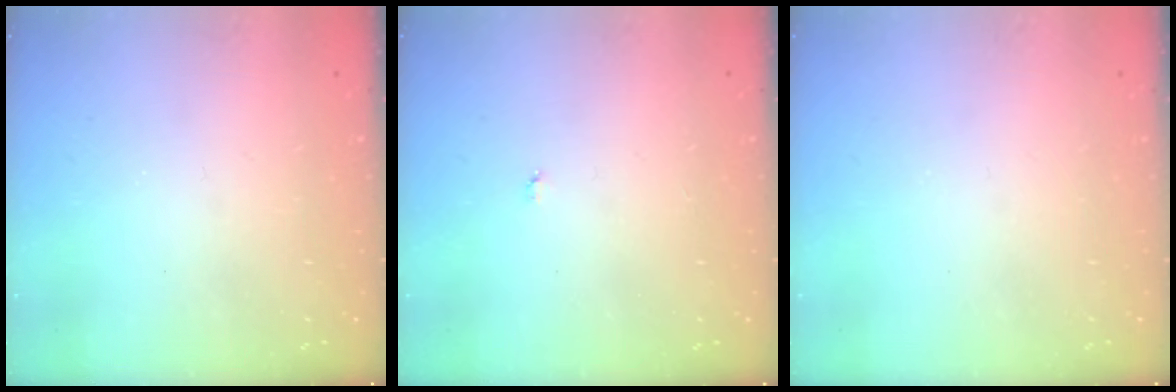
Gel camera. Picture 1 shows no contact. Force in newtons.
{"total": 2.9, "press": 2.9, "slide": 0.3}
{"total": 0.0}